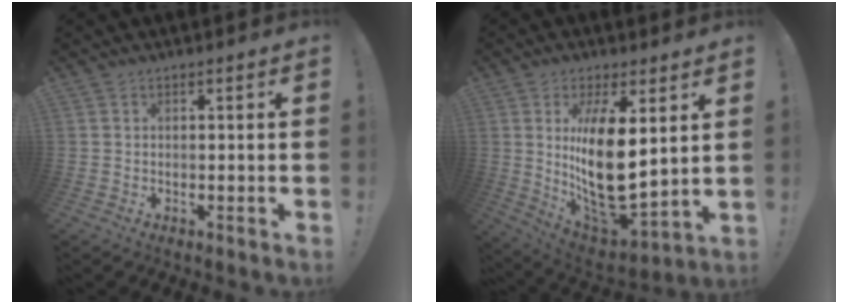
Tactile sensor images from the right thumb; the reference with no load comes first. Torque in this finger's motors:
{"motor_torque": [1.74, 3.27, 2.23, 0.10, 0.79]}